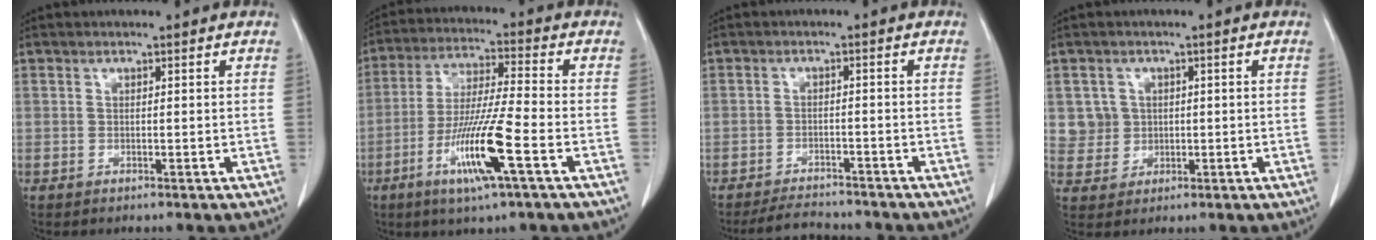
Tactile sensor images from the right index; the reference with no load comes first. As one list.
[{"total": 12.6, "force": [-5.2, 0.0, 11.5], "torque": [-0.226, -0.018, -0.098]}, {"total": 5.7, "force": [-5.4, 1.3, 1.1], "torque": [-0.016, -0.007, -0.085]}, {"total": 4.2, "force": [0.8, 4.1, 0.0], "torque": [0.009, 0.009, 0.020]}]